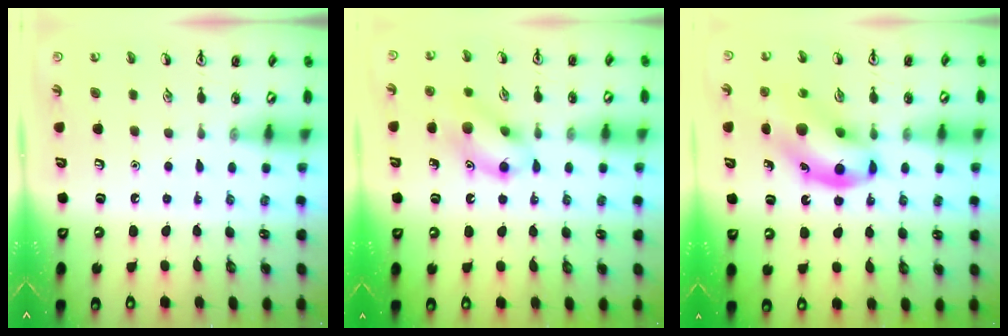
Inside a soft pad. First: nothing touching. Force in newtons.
{"total": 12.8, "press": 12.7, "slide": 1.1}
{"total": 13.2, "press": 12.7, "slide": 3.7}